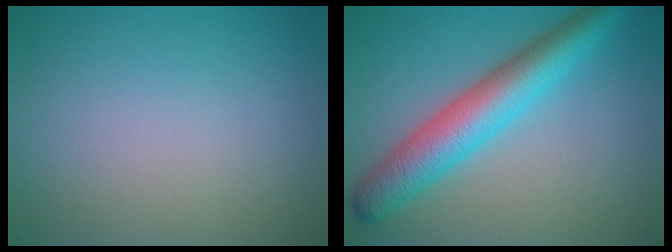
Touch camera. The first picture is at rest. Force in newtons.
{"total": 6.6, "press": 6.6, "slide": 0.1}